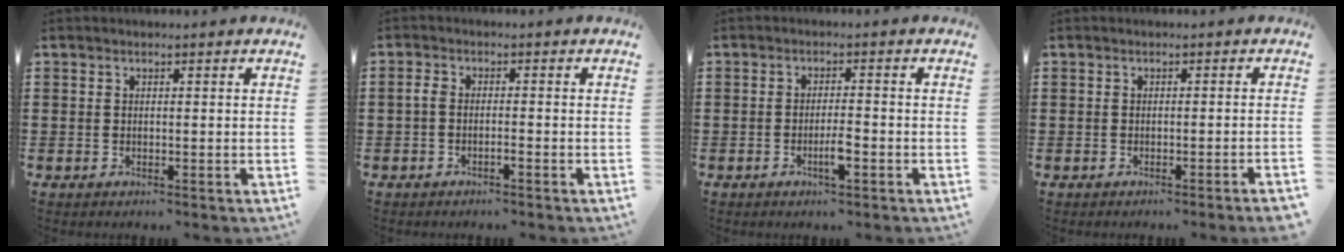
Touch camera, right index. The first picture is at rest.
{"total": 1.6, "force": [-1.1, 0.2, 1.1], "torque": [-0.031, -0.004, -0.024]}
{"total": 3.1, "force": [-1.4, 0.5, 2.7], "torque": [-0.055, 0.000, -0.028]}
{"total": 1.2, "force": [-0.9, -0.3, 0.7], "torque": [-0.013, -0.003, -0.017]}